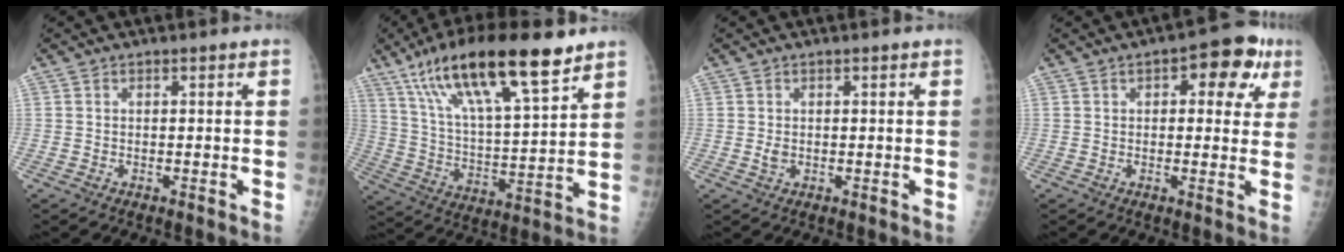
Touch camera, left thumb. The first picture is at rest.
{"total": 21.9, "force": [14.0, 5.2, 16.1], "torque": [-0.270, -0.037, 0.251]}
{"total": 1.3, "force": [0.1, 1.0, 0.9], "torque": [-0.012, -0.001, 0.004]}
{"total": 9.9, "force": [3.9, 5.0, 7.6], "torque": [-0.049, 0.006, 0.038]}